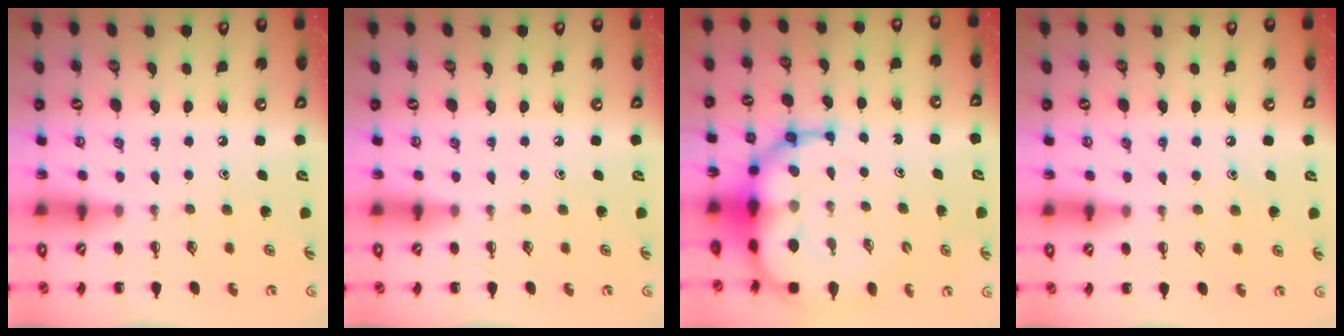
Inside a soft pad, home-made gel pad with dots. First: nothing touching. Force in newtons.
{"total": 0.0}
{"total": 13.4, "press": 12.9, "slide": 3.6}
{"total": 6.1, "press": 5.8, "slide": 1.7}